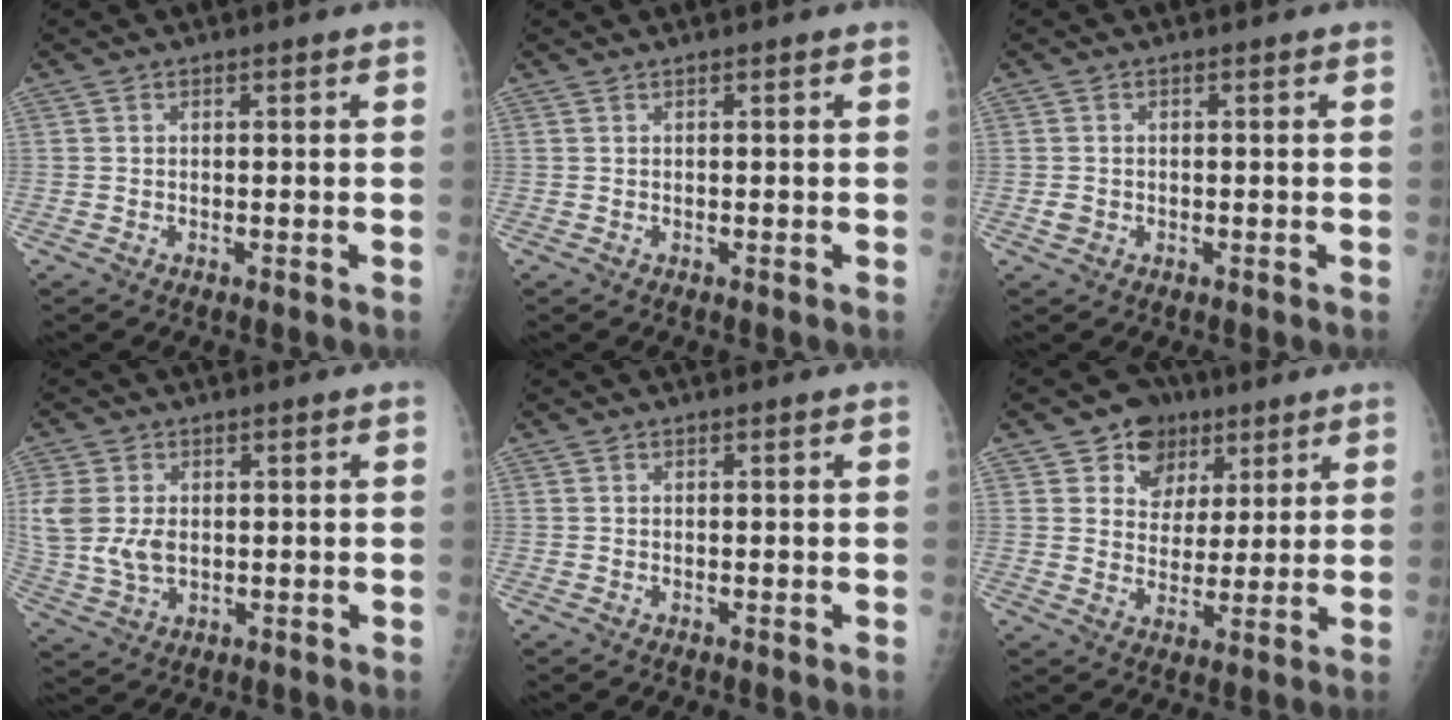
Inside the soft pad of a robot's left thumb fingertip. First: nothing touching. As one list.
[{"total": 0.0}, {"total": 1.6, "force": [-0.4, 1.5, 0.7], "torque": [-0.009, 0.002, -0.004]}, {"total": 9.8, "force": [1.1, 6.9, 6.8], "torque": [-0.159, -0.004, 0.032]}, {"total": 0.0}, {"total": 9.2, "force": [4.9, 7.4, 2.3], "torque": [0.001, -0.016, 0.079]}]